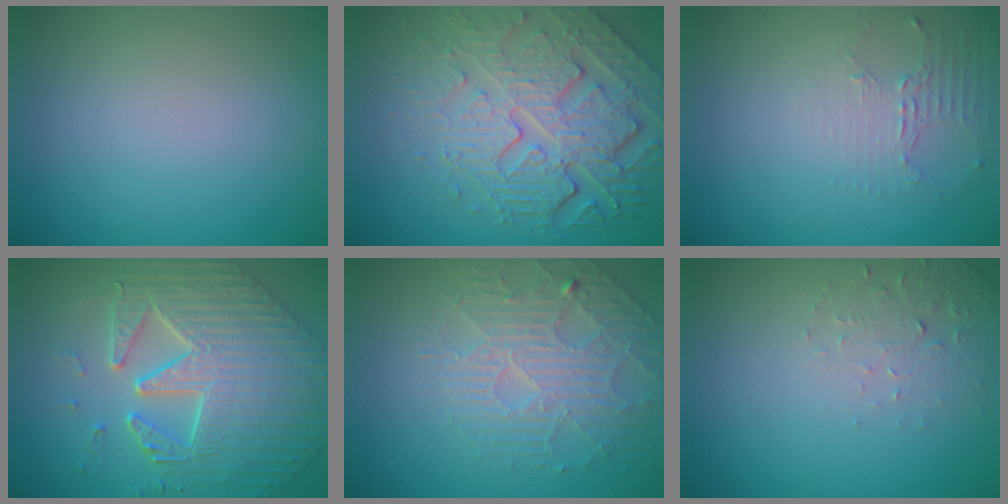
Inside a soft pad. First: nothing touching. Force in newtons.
{"total": 7.3, "press": 5.8, "slide": 4.5}
{"total": 2.0, "press": 1.5, "slide": 1.4}
{"total": 6.8, "press": 5.9, "slide": 3.4}
{"total": 4.3, "press": 3.7, "slide": 2.2}
{"total": 2.2, "press": 2.2, "slide": 0.4}